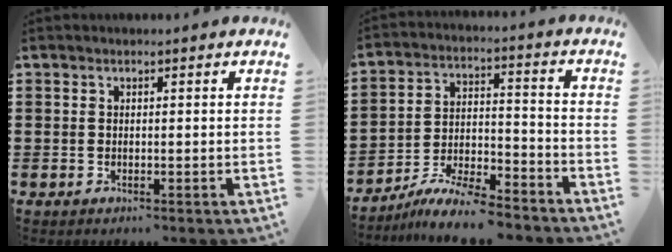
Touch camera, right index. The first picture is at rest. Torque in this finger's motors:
{"motor_torque": [0.84, 0.75, 0.24, 0.06]}